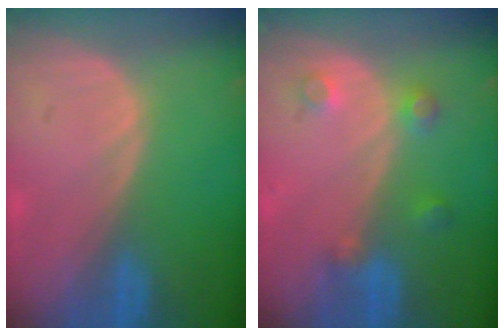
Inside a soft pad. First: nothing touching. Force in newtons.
{"total": 3.5, "press": 3.3, "slide": 1.3}